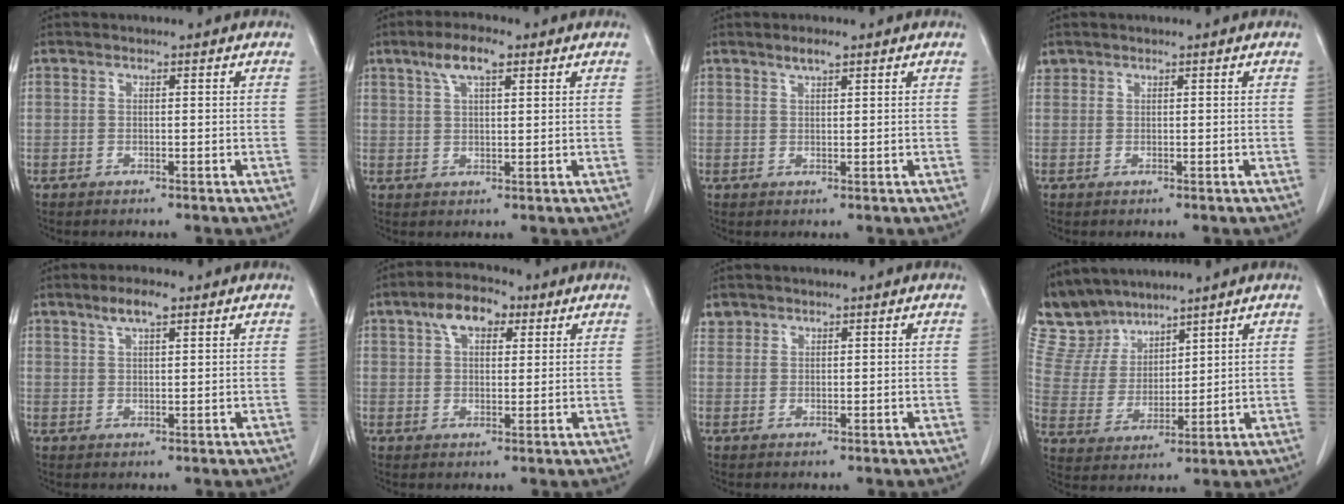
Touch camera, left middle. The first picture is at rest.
{"total": 5.3, "force": [3.1, 1.3, 4.1], "torque": [-0.083, 0.011, 0.057]}
{"total": 1.9, "force": [1.5, 0.2, 1.2], "torque": [-0.026, 0.001, 0.028]}
{"total": 0.8, "force": [0.7, 0.4, -0.1], "torque": [0.001, 0.011, 0.015]}
{"total": 3.8, "force": [2.5, 0.7, 2.7], "torque": [-0.055, 0.006, 0.047]}
{"total": 6.6, "force": [3.3, 3.3, 4.6], "torque": [-0.081, 0.022, 0.055]}
{"total": 1.3, "force": [1.1, 0.7, -0.2], "torque": [0.008, 0.007, 0.021]}
{"total": 8.7, "force": [8.0, 3.3, 0.9], "torque": [-0.035, 0.015, 0.174]}